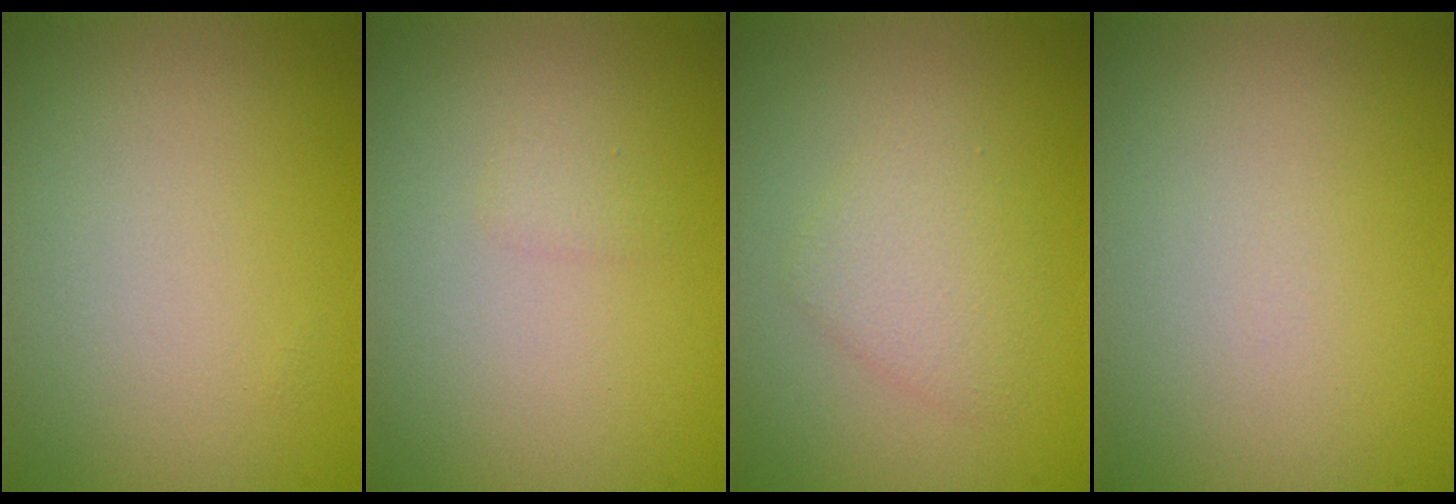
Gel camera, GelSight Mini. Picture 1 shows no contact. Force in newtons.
{"total": 0.7, "press": 0.7, "slide": 0.1}
{"total": 2.2, "press": 2.2, "slide": 0.1}
{"total": 0.0}